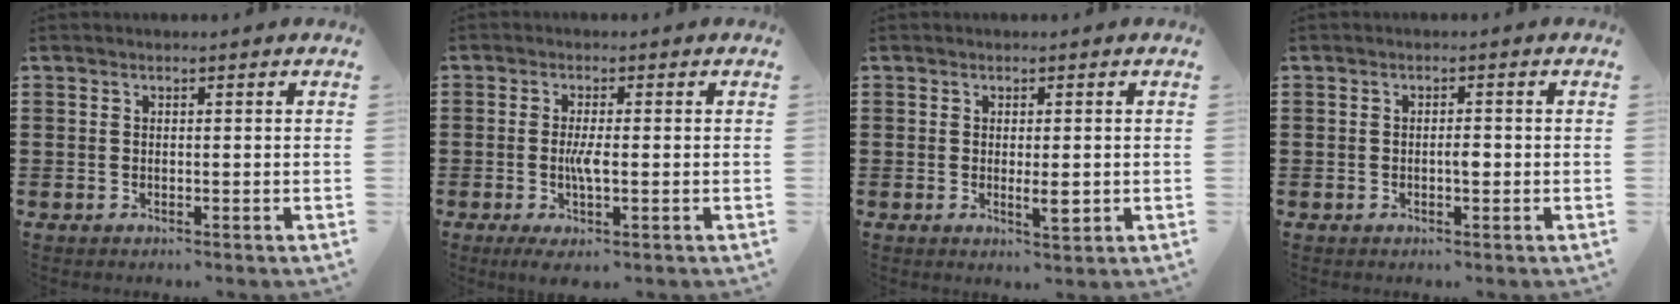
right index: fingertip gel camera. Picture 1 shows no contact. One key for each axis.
{"total": 3.5, "fx": -0.7, "fy": 0.5, "fz": 3.4, "tx": -0.068, "ty": -0.005, "tz": -0.015}
{"total": 2.9, "fx": -0.4, "fy": 0.7, "fz": 2.8, "tx": -0.047, "ty": -0.001, "tz": -0.007}
{"total": 1.5, "fx": -0.4, "fy": 0.3, "fz": 1.5, "tx": -0.028, "ty": -0.001, "tz": -0.007}